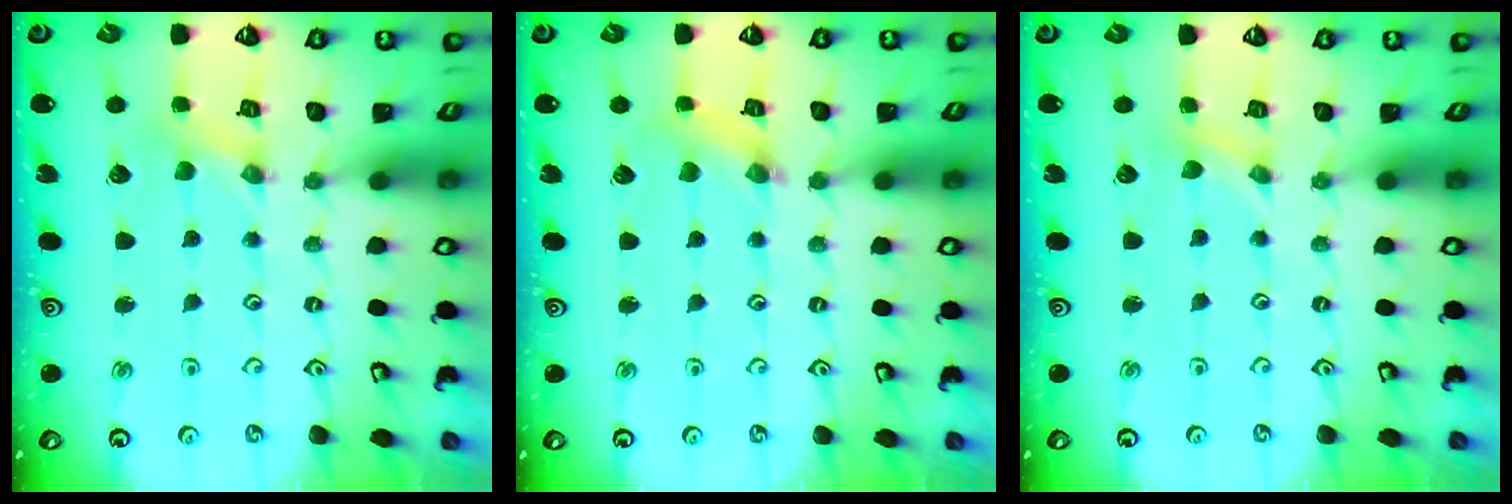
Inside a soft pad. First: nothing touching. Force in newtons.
{"total": 2.4, "press": 2.3, "slide": 0.4}
{"total": 0.0}